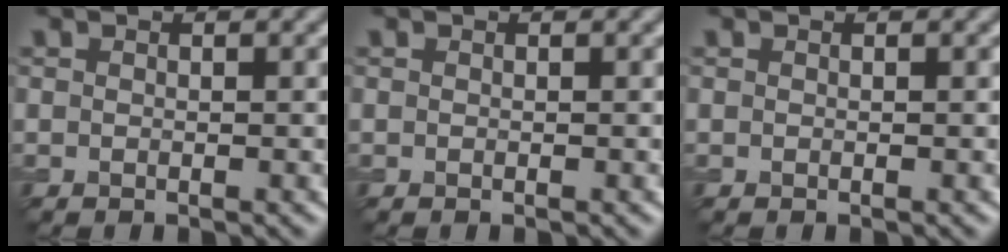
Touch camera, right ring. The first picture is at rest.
{"total": 0.0}
{"total": 0.0}